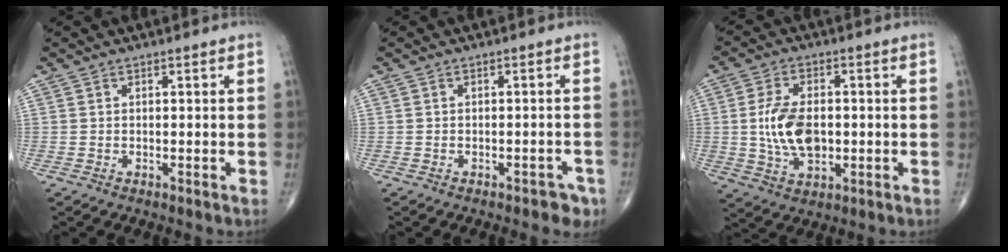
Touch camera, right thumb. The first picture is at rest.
{"total": 3.7, "force": [-2.6, 1.9, 1.8], "torque": [-0.011, 0.016, -0.029]}
{"total": 10.3, "force": [-0.2, 6.1, 8.3], "torque": [-0.151, -0.001, 0.001]}